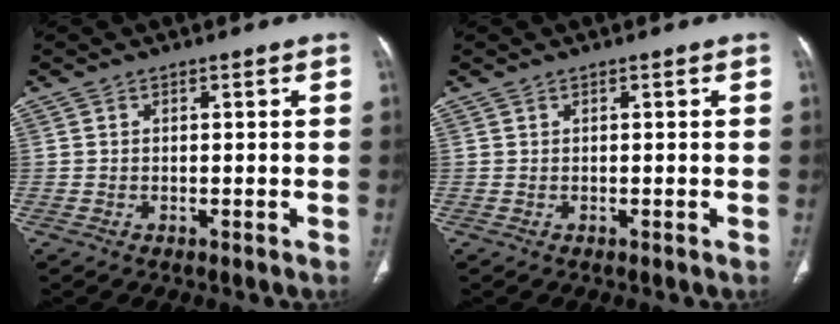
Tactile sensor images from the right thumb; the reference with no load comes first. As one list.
[{"total": 0.0}]